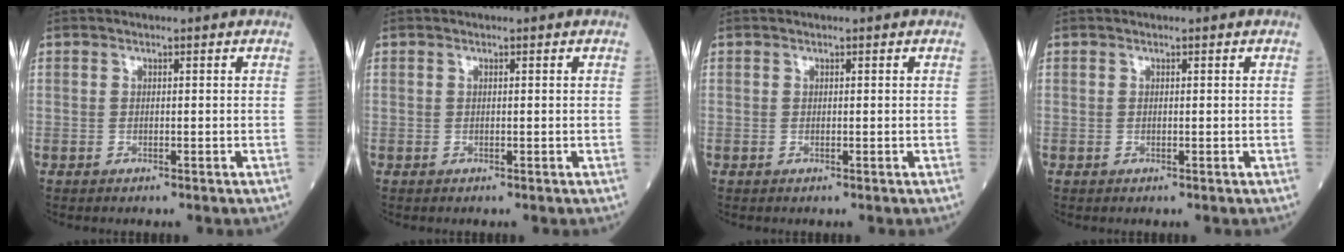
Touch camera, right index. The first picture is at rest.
{"total": 0.0}
{"total": 0.0}
{"total": 0.0}